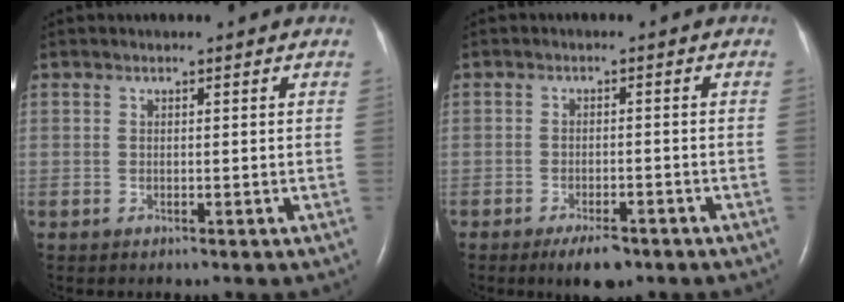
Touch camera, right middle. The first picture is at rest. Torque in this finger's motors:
{"motor_torque": [0.09, -0.04, 0.04, 0.02]}